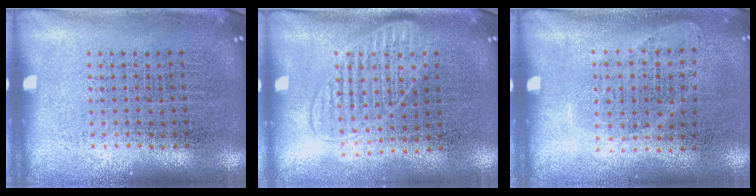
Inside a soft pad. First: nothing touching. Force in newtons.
{"total": 1.4, "press": 1.3, "slide": 0.6}
{"total": 1.0, "press": 0.9, "slide": 0.5}